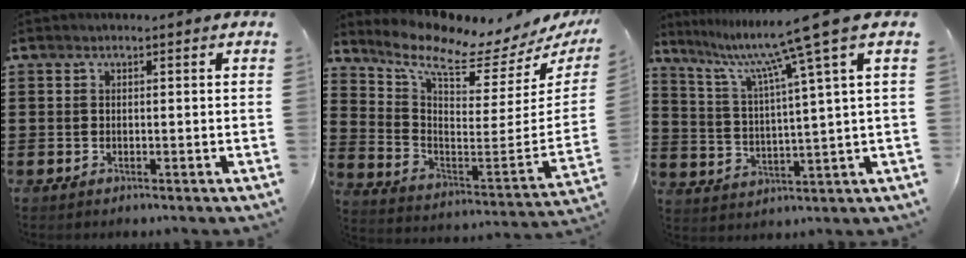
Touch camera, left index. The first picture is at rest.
{"total": 7.6, "force": [5.9, 1.2, 4.7], "torque": [-0.114, -0.060, 0.091]}
{"total": 10.0, "force": [7.1, -1.5, 6.9], "torque": [-0.159, -0.038, 0.108]}